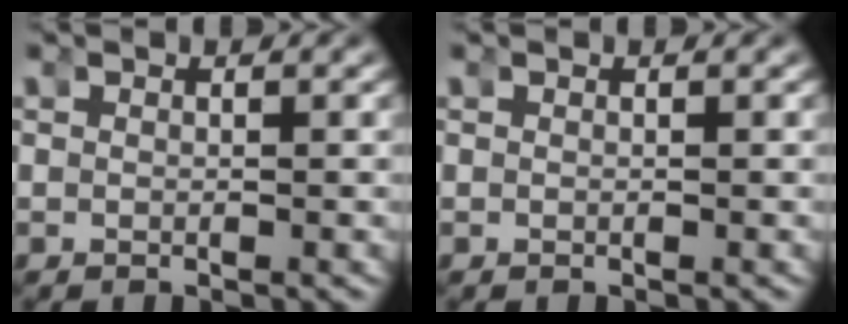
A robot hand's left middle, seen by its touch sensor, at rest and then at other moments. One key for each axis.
{"total": 0.0}